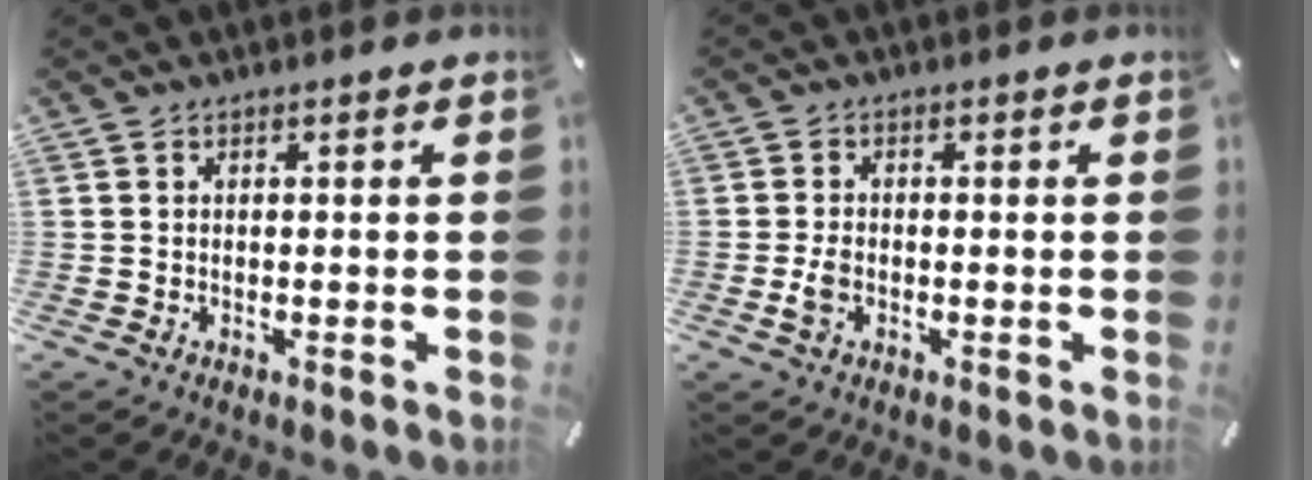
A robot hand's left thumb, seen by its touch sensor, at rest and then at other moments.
{"total": 2.9, "force": [-0.7, 1.9, 2.1], "torque": [-0.050, -0.002, -0.014]}